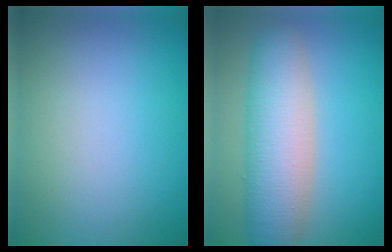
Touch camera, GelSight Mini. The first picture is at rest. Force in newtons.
{"total": 7.1, "press": 7.1, "slide": 0.1}